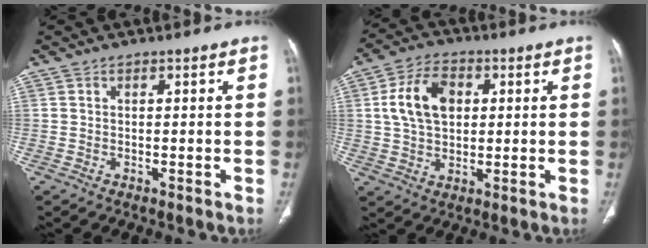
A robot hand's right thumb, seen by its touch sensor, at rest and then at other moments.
{"total": 11.0, "force": [2.2, 7.3, 7.9], "torque": [-0.133, 0.008, 0.039]}